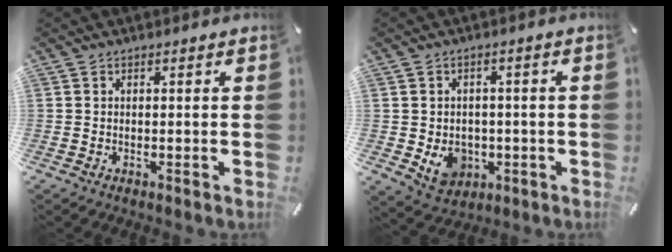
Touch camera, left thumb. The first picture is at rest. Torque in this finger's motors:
{"motor_torque": [1.07, 1.18, 0.32, 0.12, 0.00]}